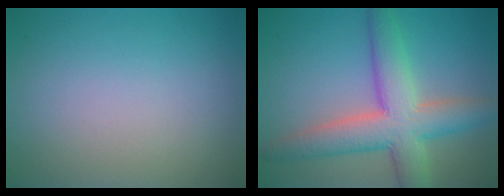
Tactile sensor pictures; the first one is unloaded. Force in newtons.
{"total": 7.4, "press": 7.4, "slide": 0.5}